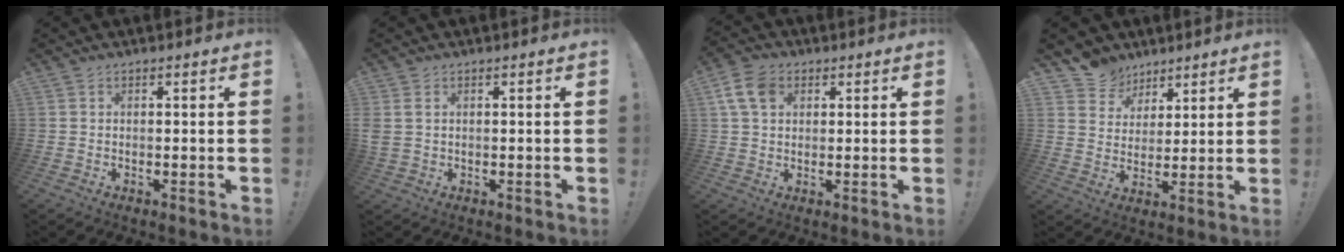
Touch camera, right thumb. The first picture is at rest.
{"total": 2.6, "force": [0.9, 1.7, 1.8], "torque": [-0.042, 0.002, 0.017]}
{"total": 8.8, "force": [3.3, 6.3, 5.3], "torque": [-0.099, 0.004, 0.066]}
{"total": 7.7, "force": [5.1, 5.7, 0.6], "torque": [-0.020, -0.044, 0.104]}